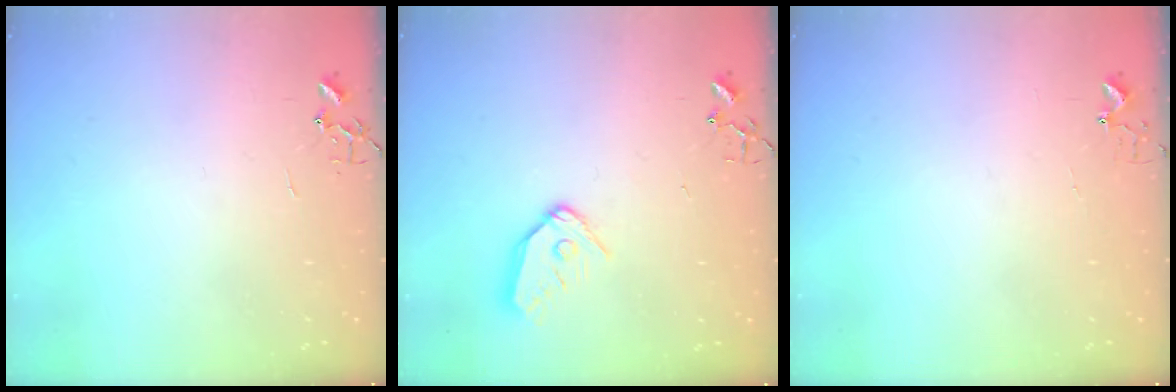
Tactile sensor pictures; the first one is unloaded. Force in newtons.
{"total": 10.7, "press": 10.6, "slide": 1.1}
{"total": 3.7, "press": 3.7, "slide": 0.2}